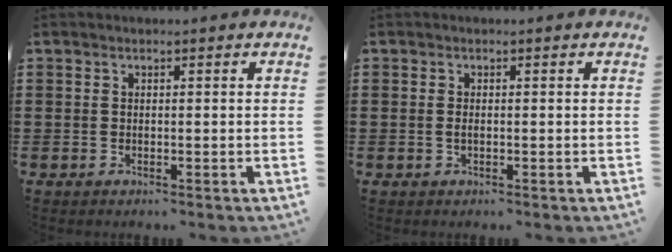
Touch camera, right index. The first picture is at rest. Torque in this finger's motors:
{"motor_torque": [2.14, 0.00, 0.10, 0.03]}